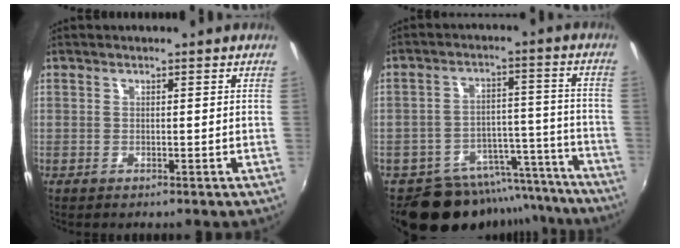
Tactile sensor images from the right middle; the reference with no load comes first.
{"total": 15.5, "force": [-13.7, 6.6, 3.1], "torque": [-0.054, 0.045, -0.180]}